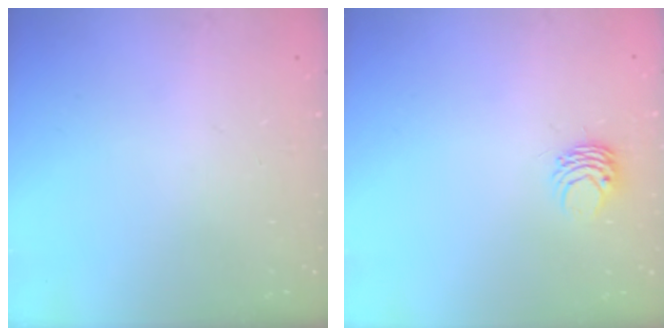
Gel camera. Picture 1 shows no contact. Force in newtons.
{"total": 4.7, "press": 4.7, "slide": 0.4}